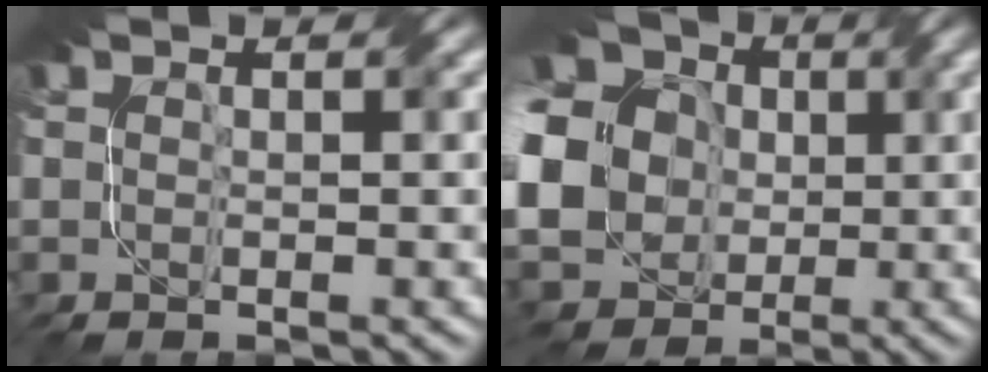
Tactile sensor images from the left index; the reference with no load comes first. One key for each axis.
{"total": 21.7, "fx": 1.9, "fy": 19.7, "fz": 8.9, "tx": -0.233, "ty": 0.032, "tz": -0.029}